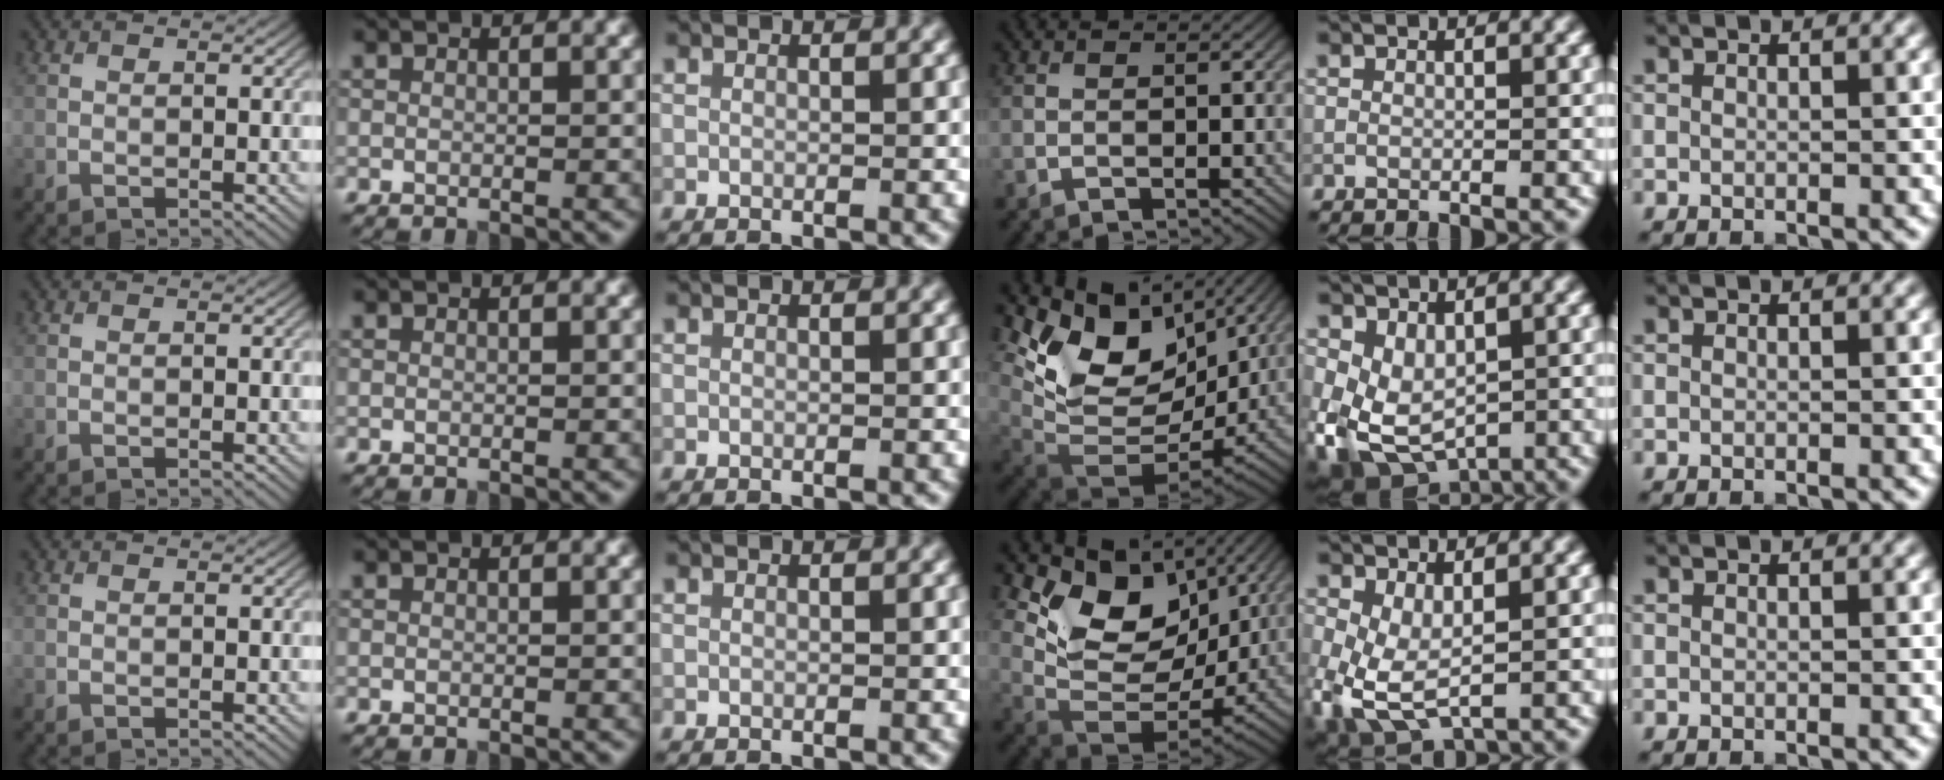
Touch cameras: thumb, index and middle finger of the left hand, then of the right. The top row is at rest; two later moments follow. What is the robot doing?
{"motion": "lift_and_place", "object": "coin"}